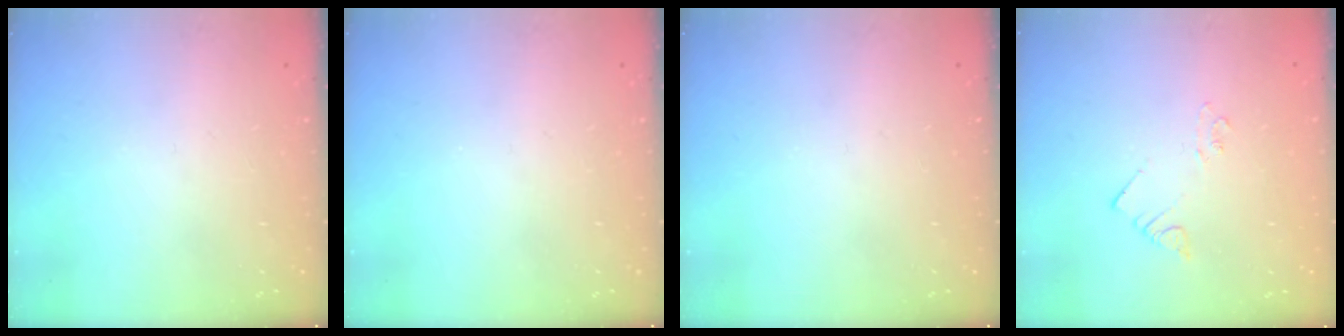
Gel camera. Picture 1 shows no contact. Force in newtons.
{"total": 0.0}
{"total": 0.0}
{"total": 2.2, "press": 2.2, "slide": 0.3}